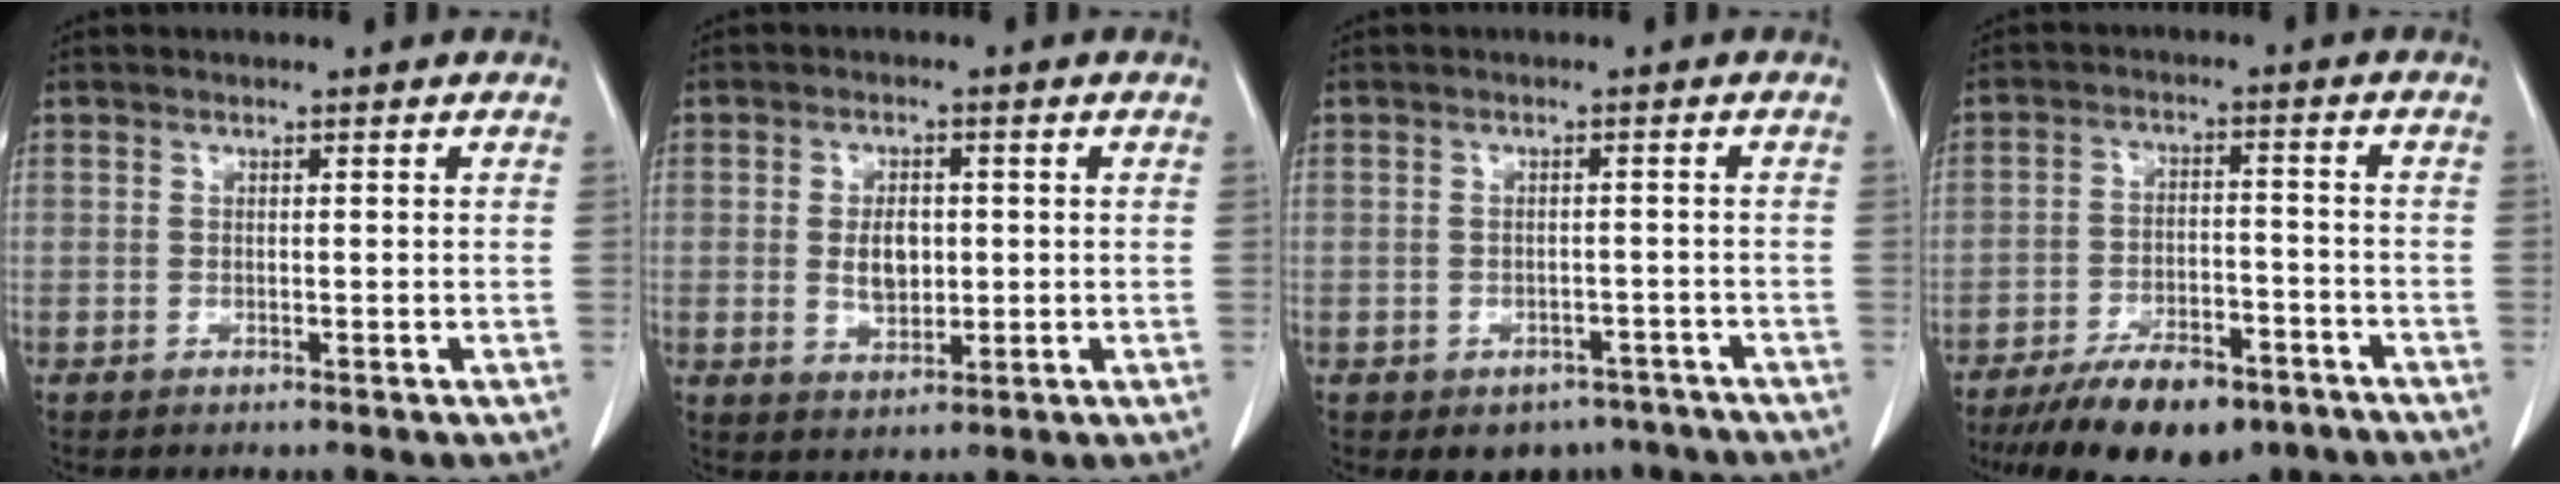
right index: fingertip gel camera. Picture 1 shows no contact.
{"total": 4.8, "force": [0.0, 2.9, 3.9], "torque": [-0.072, 0.002, 0.009]}
{"total": 5.4, "force": [-4.0, 3.4, 1.0], "torque": [0.005, 0.014, -0.049]}
{"total": 13.2, "force": [-9.8, 4.9, 7.5], "torque": [-0.114, -0.007, -0.156]}